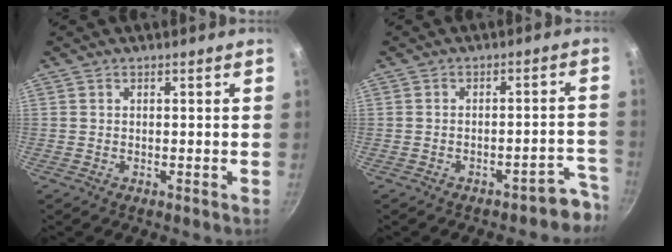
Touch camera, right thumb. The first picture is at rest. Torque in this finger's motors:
{"motor_torque": [-0.12, 0.07, 0.06, 0.20, 0.02]}